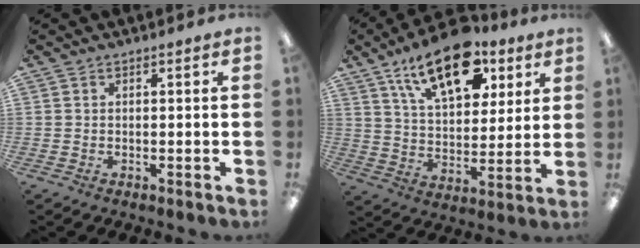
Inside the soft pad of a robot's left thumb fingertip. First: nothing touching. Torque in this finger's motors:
{"motor_torque": [0.84, 1.26, 1.47, -1.31, 0.54]}